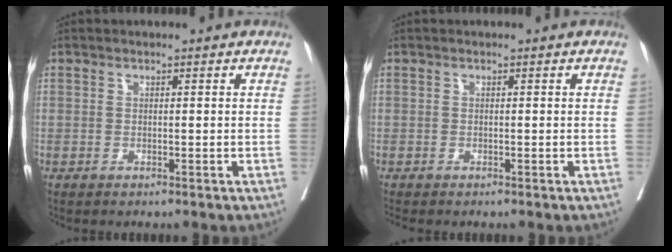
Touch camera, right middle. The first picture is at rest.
{"total": 0.9, "force": [-0.8, -0.1, 0.3], "torque": [-0.003, 0.001, -0.012]}